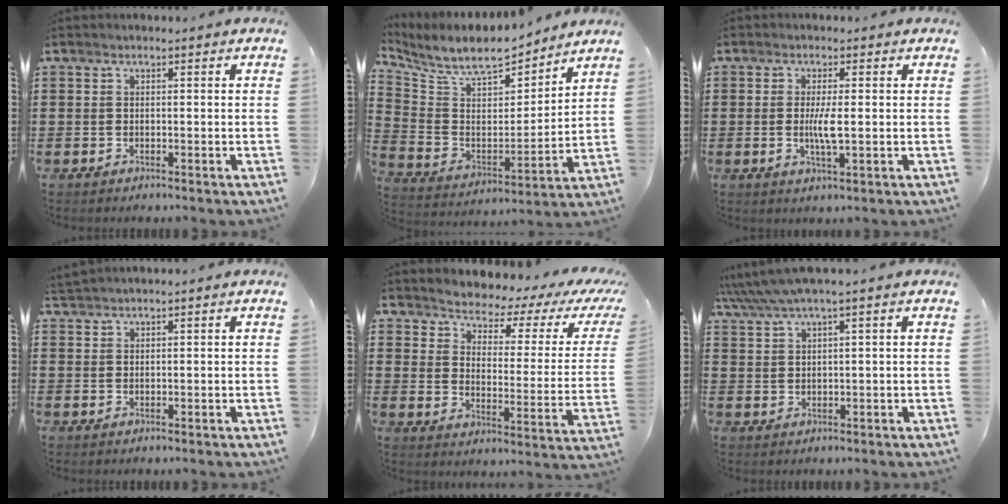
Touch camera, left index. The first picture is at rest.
{"total": 8.7, "force": [7.7, 2.2, 3.2], "torque": [-0.102, -0.050, 0.134]}
{"total": 4.0, "force": [0.0, 0.6, 4.0], "torque": [-0.080, -0.005, -0.004]}
{"total": 1.2, "force": [1.1, -0.1, 0.2], "torque": [-0.007, 0.000, 0.023]}
{"total": 2.5, "force": [2.3, 1.0, 0.5], "torque": [-0.032, -0.028, 0.029]}
{"total": 3.1, "force": [2.0, 0.0, 2.5], "torque": [-0.061, -0.004, 0.030]}